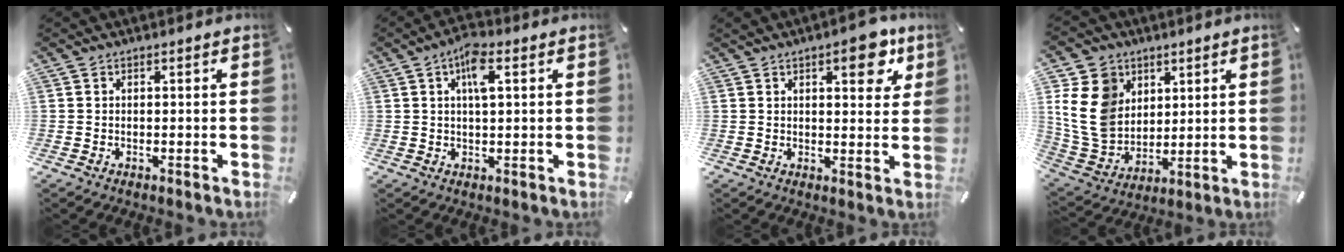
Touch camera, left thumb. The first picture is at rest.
{"total": 6.3, "force": [2.2, 2.2, 5.4], "torque": [-0.105, 0.007, 0.035]}
{"total": 9.4, "force": [5.0, 4.0, 6.9], "torque": [-0.077, -0.020, 0.076]}
{"total": 15.1, "force": [4.7, 12.5, 7.1], "torque": [-0.174, -0.016, 0.092]}